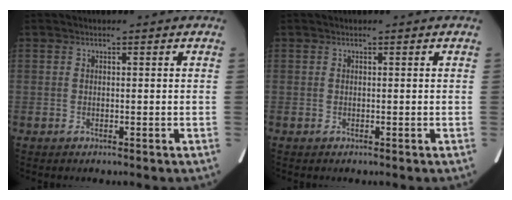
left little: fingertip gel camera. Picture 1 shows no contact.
{"total": 0.0}